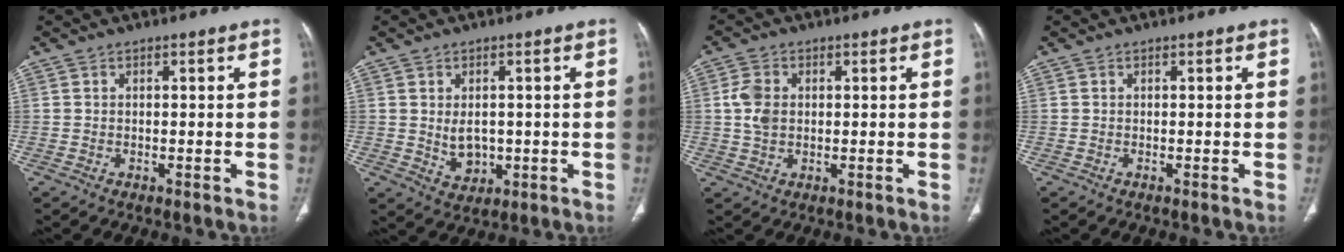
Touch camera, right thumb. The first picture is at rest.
{"total": 4.9, "force": [0.0, 3.6, 3.3], "torque": [-0.039, -0.007, 0.015]}
{"total": 4.9, "force": [0.5, 3.5, 3.4], "torque": [-0.071, 0.002, 0.009]}
{"total": 0.0}